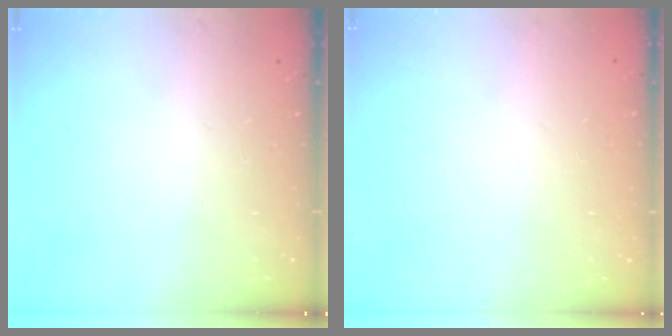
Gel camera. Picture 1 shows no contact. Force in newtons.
{"total": 0.0}